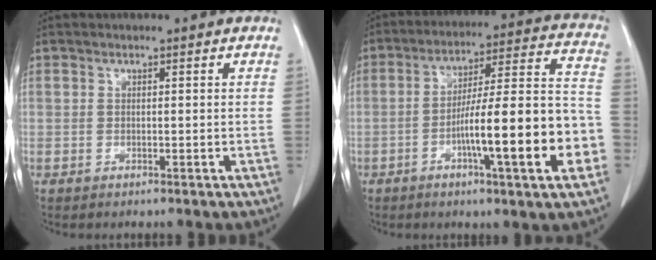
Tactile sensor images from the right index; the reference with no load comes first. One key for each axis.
{"total": 18.3, "fx": -5.8, "fy": 1.2, "fz": 17.3, "tx": -0.231, "ty": 0.018, "tz": -0.084}